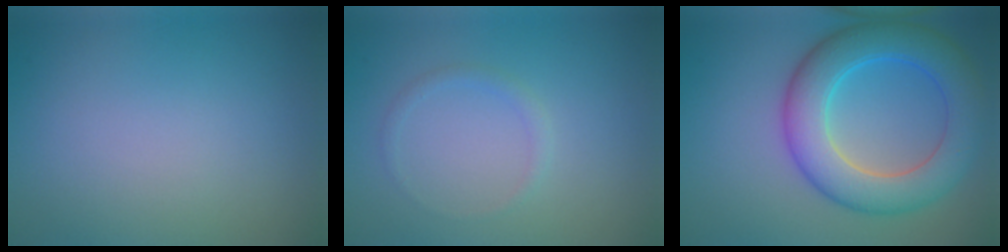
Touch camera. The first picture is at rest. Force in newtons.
{"total": 0.9, "press": 0.9, "slide": 0.1}
{"total": 8.0, "press": 8.0, "slide": 0.2}